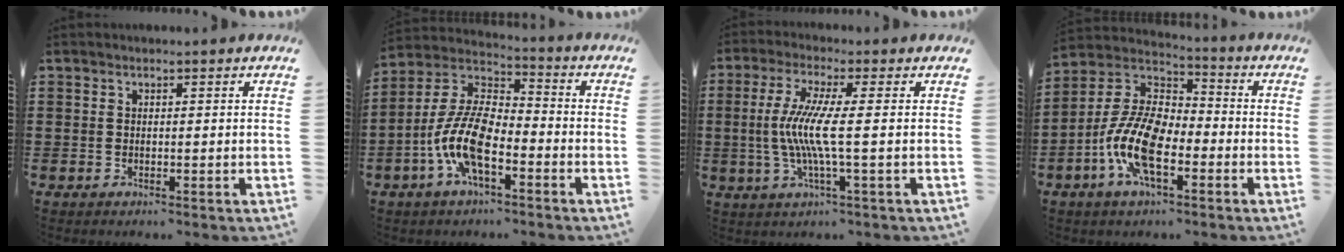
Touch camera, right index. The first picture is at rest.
{"total": 11.1, "force": [-4.5, 4.4, 9.2], "torque": [-0.230, -0.010, -0.093]}
{"total": 7.7, "force": [-0.5, -0.1, 7.7], "torque": [-0.169, -0.018, -0.022]}
{"total": 12.5, "force": [-4.7, 5.3, 10.3], "torque": [-0.256, -0.010, -0.097]}